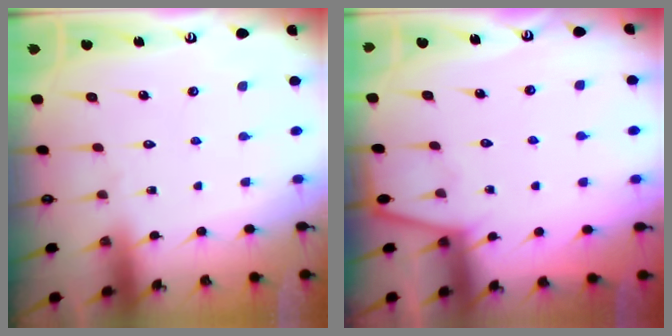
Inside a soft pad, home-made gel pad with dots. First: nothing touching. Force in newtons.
{"total": 2.4, "press": 2.4, "slide": 0.2}